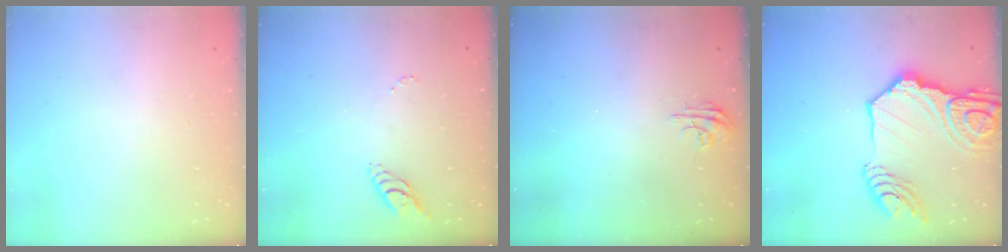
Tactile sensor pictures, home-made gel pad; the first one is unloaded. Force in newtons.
{"total": 6.9, "press": 6.8, "slide": 0.7}
{"total": 4.3, "press": 4.3, "slide": 0.4}
{"total": 23.1, "press": 22.9, "slide": 2.8}